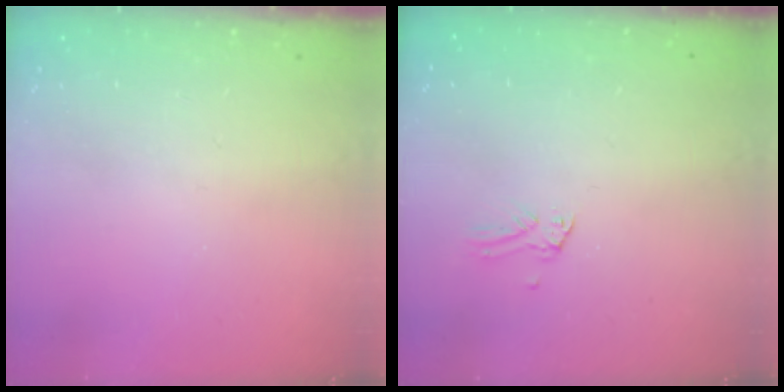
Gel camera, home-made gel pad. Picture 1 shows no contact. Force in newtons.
{"total": 0.0}